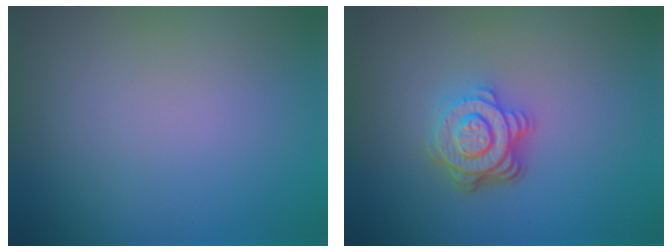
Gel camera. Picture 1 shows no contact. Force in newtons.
{"total": 4.6, "press": 3.4, "slide": 3.0}